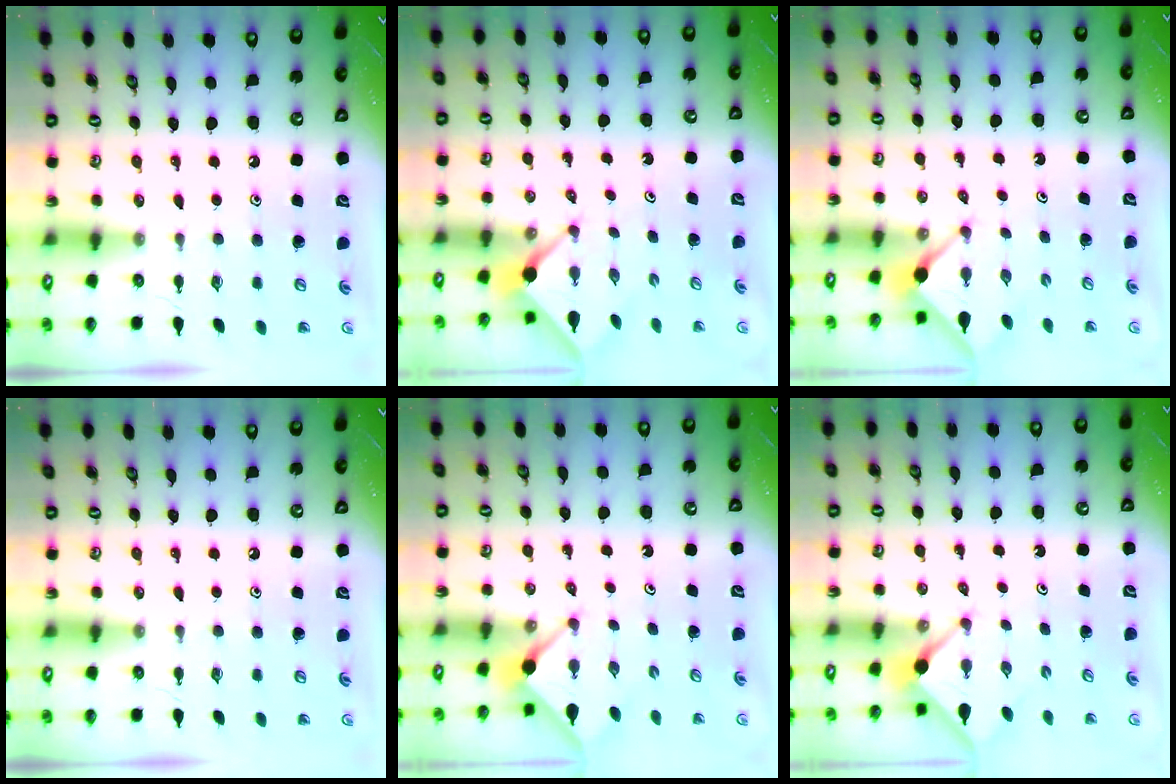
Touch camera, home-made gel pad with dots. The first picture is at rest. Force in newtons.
{"total": 2.3, "press": 2.3, "slide": 0.2}
{"total": 2.9, "press": 2.9, "slide": 0.3}
{"total": 0.0}
{"total": 3.1, "press": 3.1, "slide": 0.3}
{"total": 3.0, "press": 3.0, "slide": 0.2}